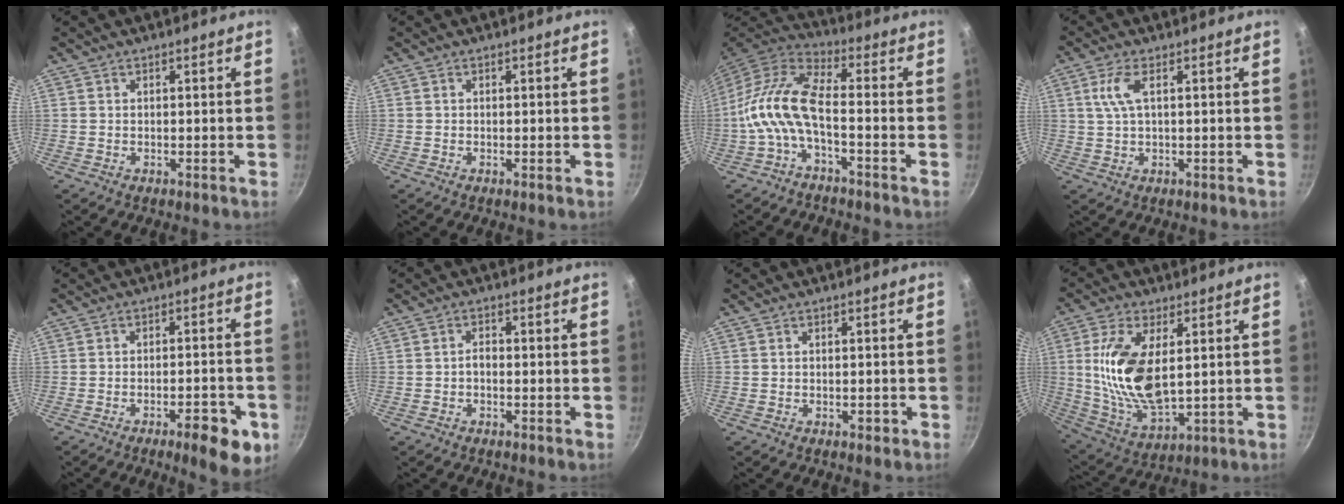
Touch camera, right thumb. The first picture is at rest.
{"total": 0.0}
{"total": 11.6, "force": [-3.2, 4.2, 10.4], "torque": [-0.225, 0.058, -0.073]}
{"total": 4.4, "force": [1.3, 1.5, 3.9], "torque": [-0.104, 0.009, 0.029]}
{"total": 9.2, "force": [-4.5, 2.7, 7.5], "torque": [-0.092, 0.019, -0.058]}
{"total": 1.6, "force": [-0.6, 1.0, 1.1], "torque": [-0.012, 0.008, -0.012]}
{"total": 1.1, "force": [-0.5, 0.6, 0.7], "torque": [-0.004, 0.001, -0.007]}
{"total": 16.4, "force": [2.4, 7.9, 14.2], "torque": [-0.280, -0.018, 0.060]}